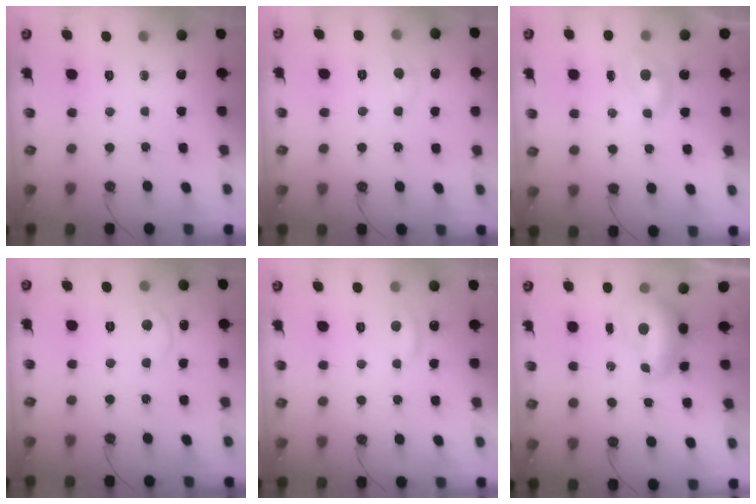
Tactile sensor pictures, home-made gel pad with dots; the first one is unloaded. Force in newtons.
{"total": 1.7, "press": 1.7, "slide": 0.2}
{"total": 1.6, "press": 1.5, "slide": 0.5}
{"total": 3.2, "press": 3.1, "slide": 0.6}
{"total": 0.6, "press": 0.2, "slide": 0.6}
{"total": 1.2, "press": 1.1, "slide": 0.5}